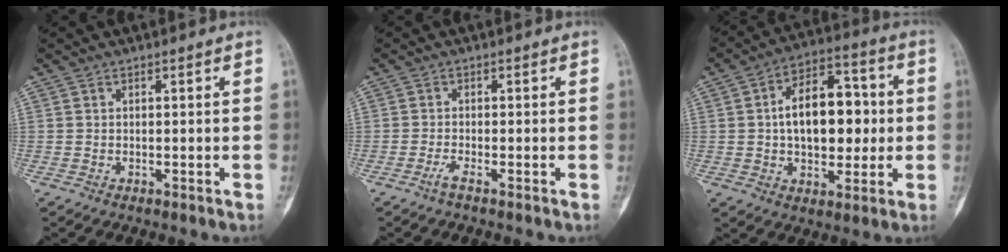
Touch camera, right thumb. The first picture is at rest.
{"total": 1.4, "force": [-1.0, -0.2, 0.9], "torque": [-0.029, -0.002, -0.026]}
{"total": 16.0, "force": [0.7, 9.6, 12.8], "torque": [-0.160, 0.027, 0.008]}